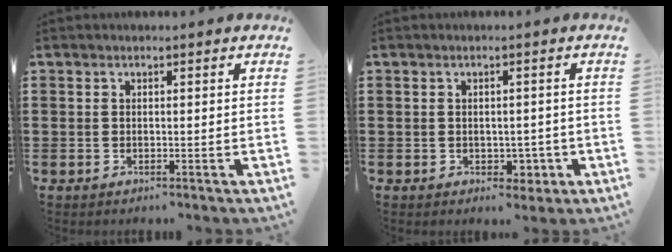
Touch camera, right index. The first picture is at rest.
{"total": 2.4, "force": [-0.5, 1.9, 1.5], "torque": [-0.023, -0.002, -0.011]}